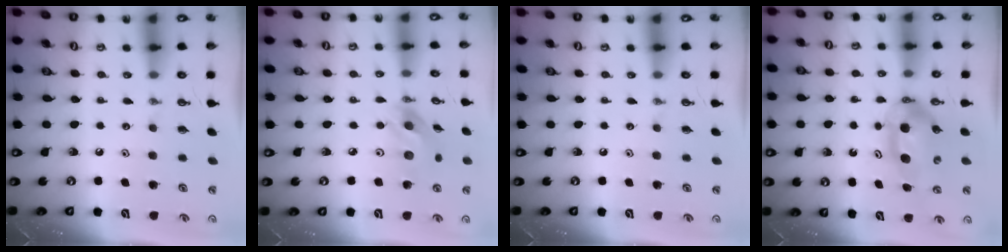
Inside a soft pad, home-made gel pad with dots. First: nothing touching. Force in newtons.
{"total": 11.5, "press": 11.5, "slide": 0.8}
{"total": 0.0}
{"total": 5.4, "press": 5.2, "slide": 1.1}